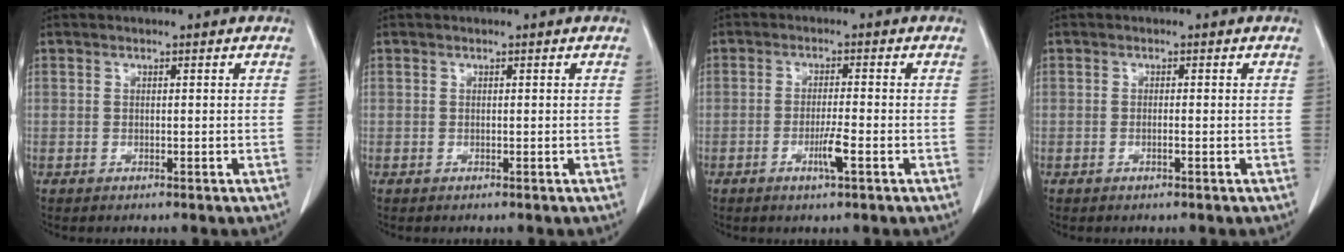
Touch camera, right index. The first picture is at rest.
{"total": 0.0}
{"total": 3.6, "force": [-1.5, -0.1, 3.3], "torque": [-0.061, -0.004, -0.028]}
{"total": 0.7, "force": [-0.3, -0.1, 0.7], "torque": [-0.011, 0.002, -0.003]}